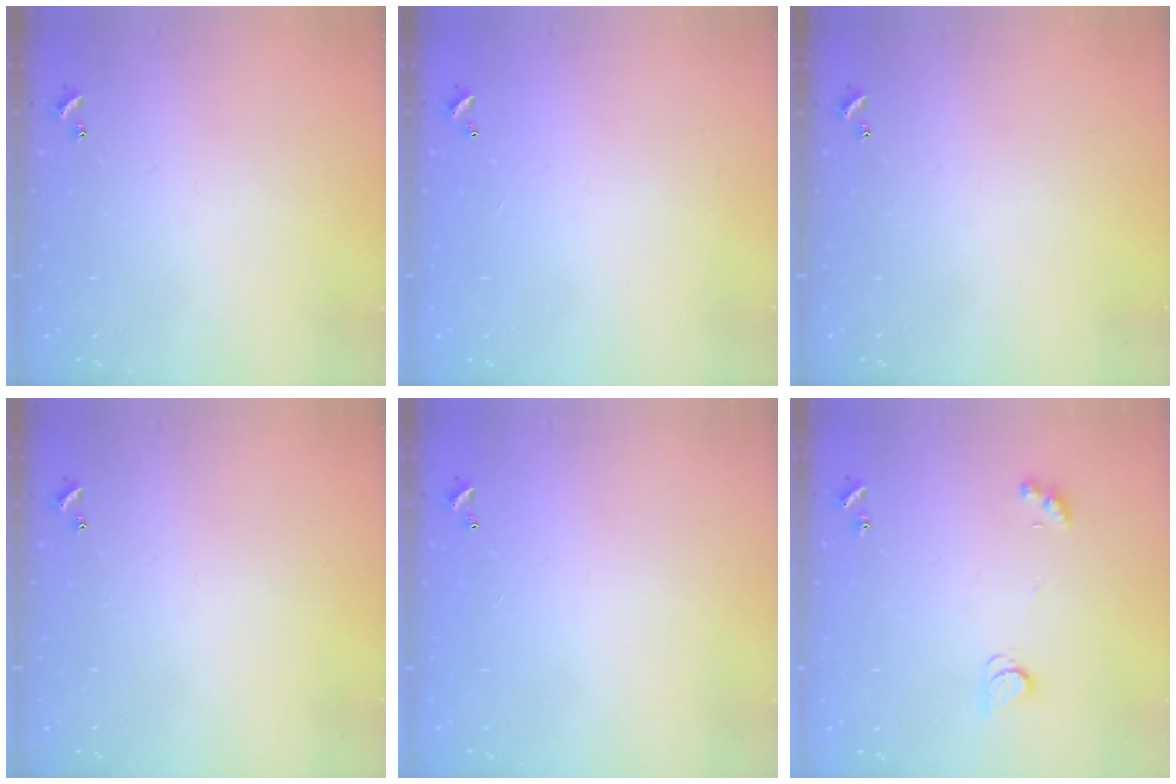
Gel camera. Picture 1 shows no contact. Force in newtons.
{"total": 2.8, "press": 2.8, "slide": 0.1}
{"total": 0.0}
{"total": 0.0}
{"total": 2.8, "press": 2.8, "slide": 0.1}
{"total": 2.5, "press": 2.5, "slide": 0.3}